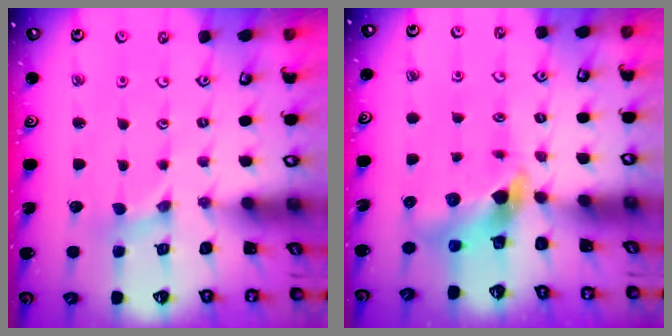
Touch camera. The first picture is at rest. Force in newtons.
{"total": 7.2, "press": 7.1, "slide": 0.9}